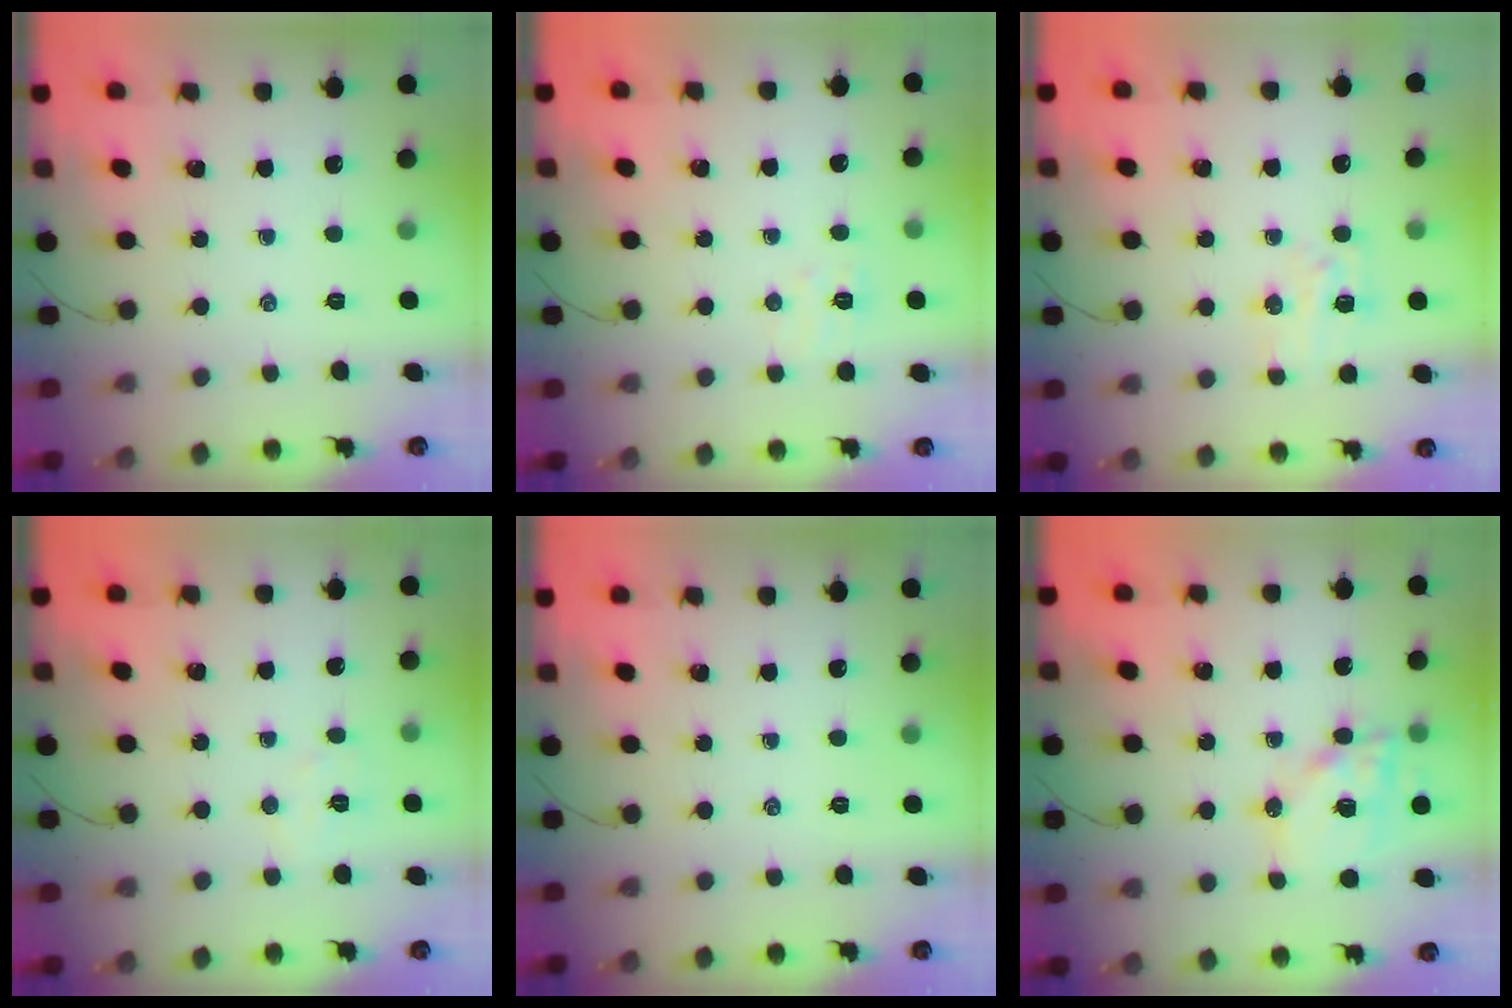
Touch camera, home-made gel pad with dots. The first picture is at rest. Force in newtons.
{"total": 4.8, "press": 4.6, "slide": 1.2}
{"total": 4.3, "press": 4.2, "slide": 0.8}
{"total": 4.1, "press": 4.0, "slide": 1.0}
{"total": 0.0}
{"total": 15.2, "press": 14.9, "slide": 3.0}